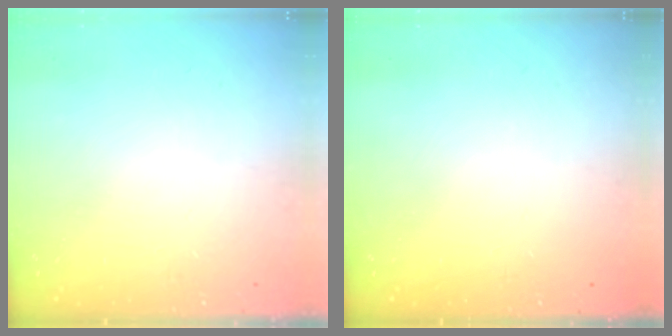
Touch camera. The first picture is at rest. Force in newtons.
{"total": 0.0}